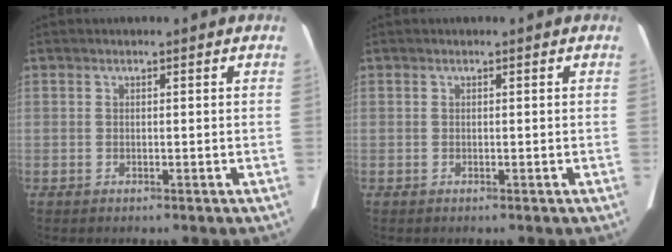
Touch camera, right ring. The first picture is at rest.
{"total": 0.0}